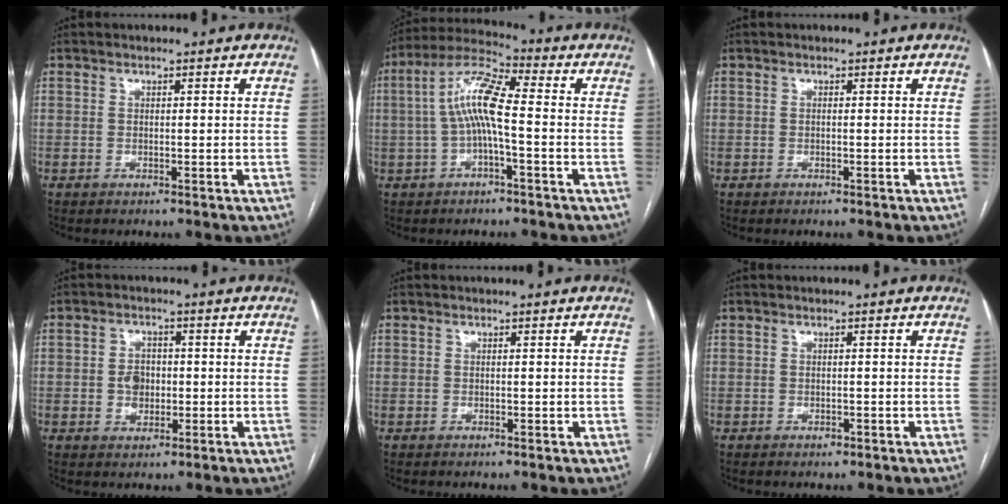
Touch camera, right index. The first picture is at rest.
{"total": 9.4, "force": [-0.4, 1.8, 9.2], "torque": [-0.188, 0.027, -0.013]}
{"total": 0.0}
{"total": 3.8, "force": [-0.2, 3.0, 2.2], "torque": [-0.036, 0.007, 0.000]}
{"total": 0.0}
{"total": 0.6, "force": [-0.3, 0.4, 0.3], "torque": [-0.003, 0.000, -0.003]}